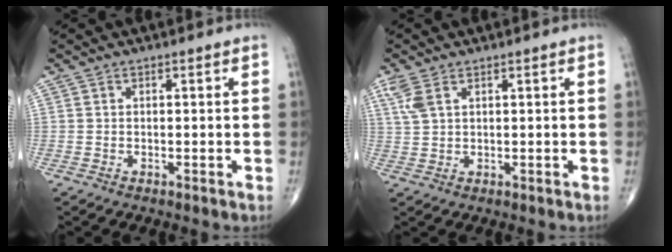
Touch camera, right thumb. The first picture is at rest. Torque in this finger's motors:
{"motor_torque": [-0.58, 0.67, 0.53, 0.45, 0.04]}